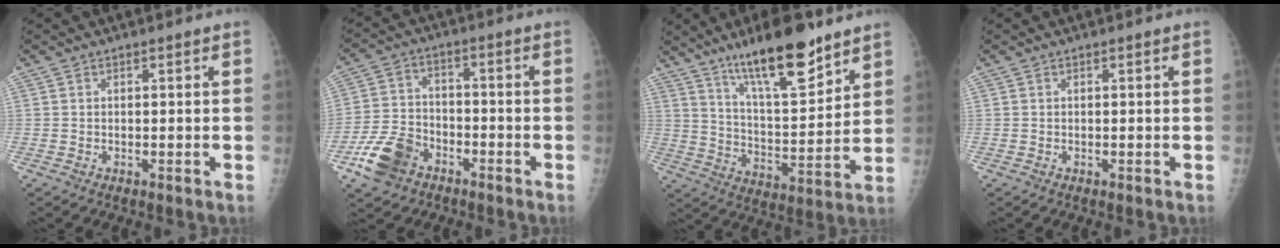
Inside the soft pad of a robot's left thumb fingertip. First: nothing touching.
{"total": 10.1, "force": [-5.6, 6.9, 4.8], "torque": [-0.088, 0.026, -0.108]}
{"total": 17.5, "force": [12.1, 4.7, 11.7], "torque": [-0.163, -0.075, 0.209]}
{"total": 0.0}